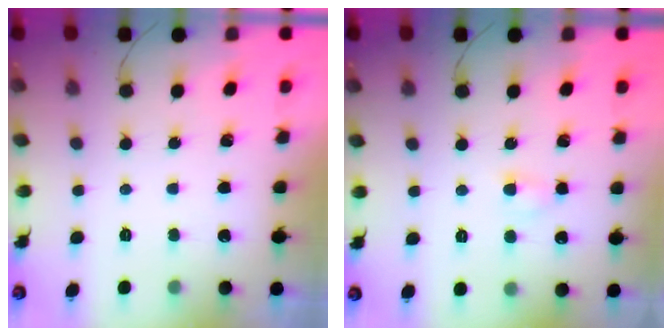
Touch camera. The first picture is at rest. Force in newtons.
{"total": 2.4, "press": 2.3, "slide": 0.9}